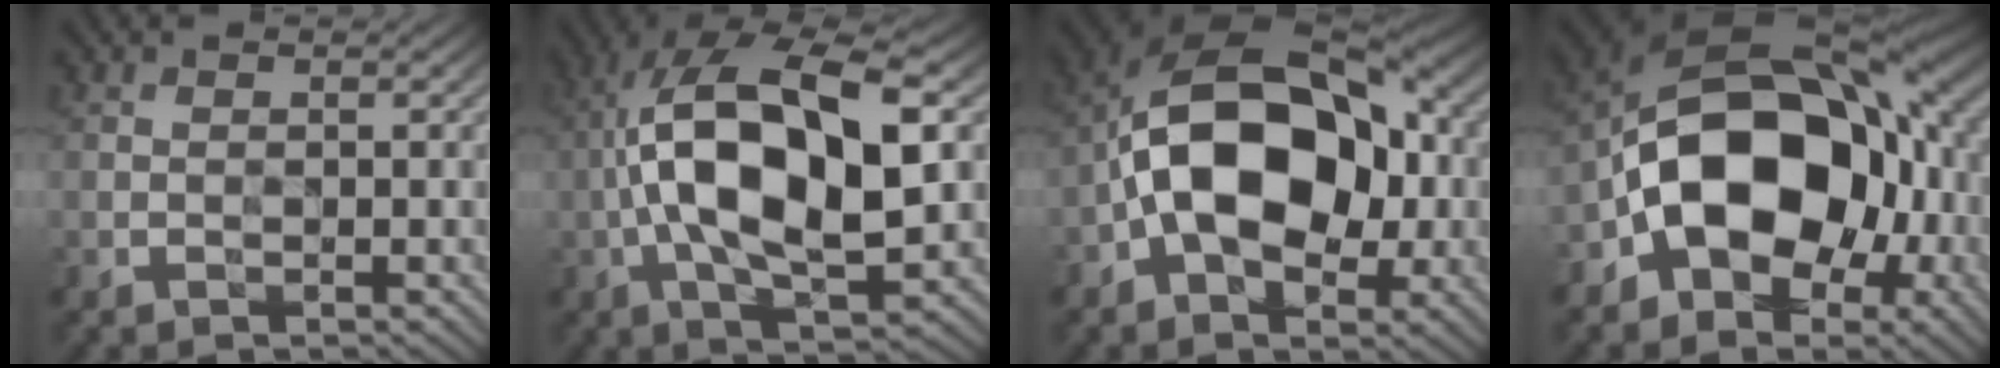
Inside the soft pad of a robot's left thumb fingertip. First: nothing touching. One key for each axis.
{"total": 16.3, "fx": 0.3, "fy": 6.9, "fz": 14.8, "tx": -0.278, "ty": 0.023, "tz": -0.002}
{"total": 14.8, "fx": -1.3, "fy": 9.4, "fz": 11.3, "tx": -0.176, "ty": 0.024, "tz": -0.037}
{"total": 15.6, "fx": -3.5, "fy": 10.5, "fz": 11.0, "tx": -0.150, "ty": 0.004, "tz": -0.072}